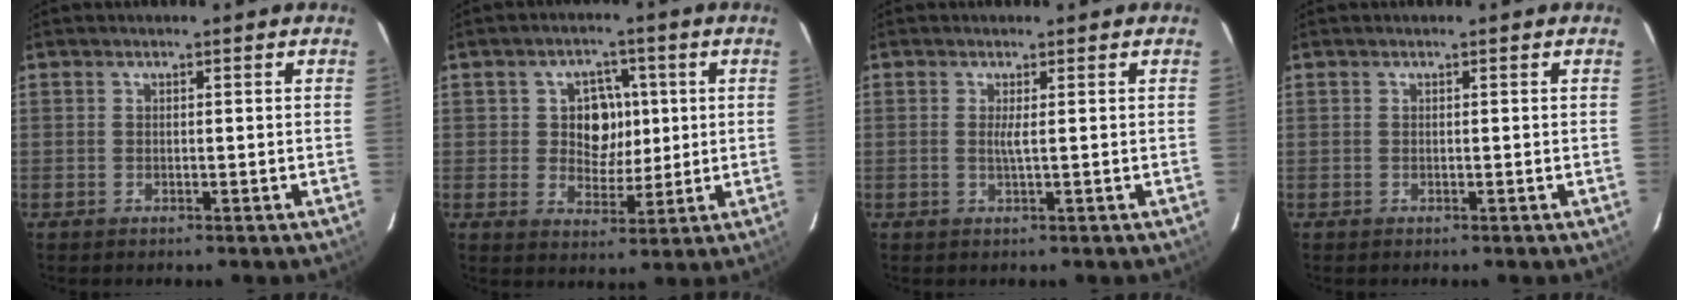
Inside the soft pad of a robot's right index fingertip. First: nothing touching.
{"total": 7.0, "force": [1.0, 6.0, 3.6], "torque": [-0.059, 0.008, 0.018]}
{"total": 1.3, "force": [0.2, -0.3, 1.3], "torque": [-0.026, -0.004, 0.003]}
{"total": 0.0}